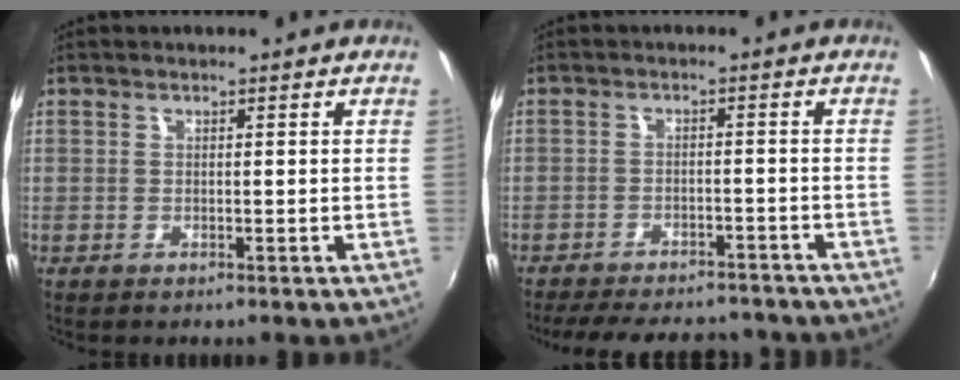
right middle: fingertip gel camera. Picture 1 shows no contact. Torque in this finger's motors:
{"motor_torque": [0.94, -1.20, 0.56, 0.13]}